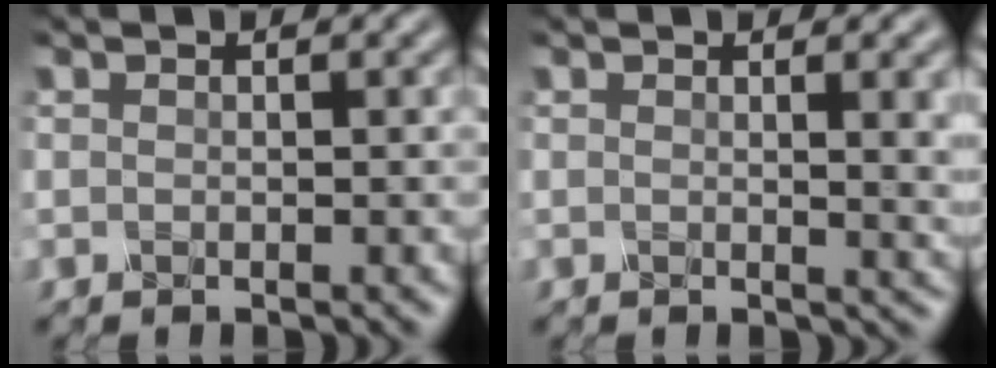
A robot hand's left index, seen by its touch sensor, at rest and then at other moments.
{"total": 3.2, "force": [0.8, 1.0, 2.9], "torque": [-0.029, -0.003, 0.012]}